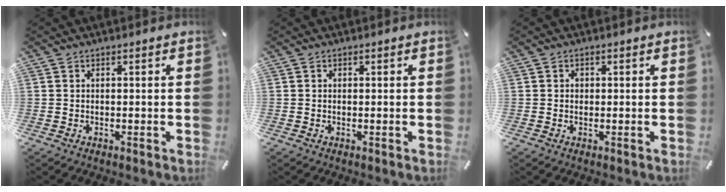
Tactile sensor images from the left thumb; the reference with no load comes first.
{"total": 0.5, "force": [0.0, 0.3, 0.4], "torque": [-0.010, 0.000, 0.000]}
{"total": 1.1, "force": [0.1, 1.0, 0.5], "torque": [-0.004, 0.000, -0.002]}